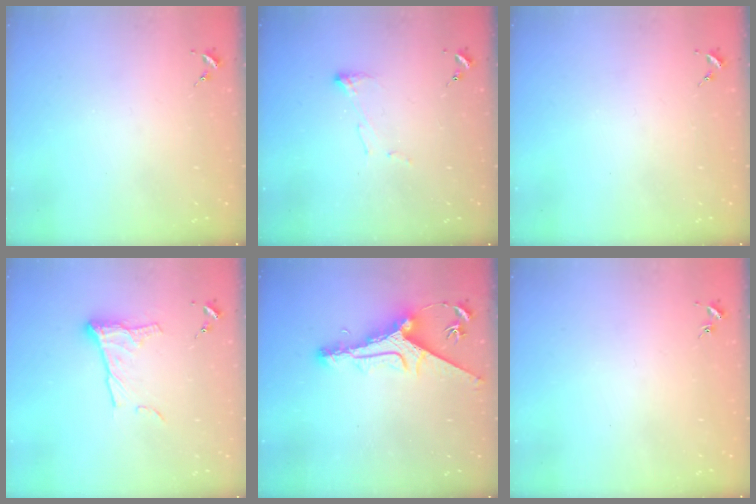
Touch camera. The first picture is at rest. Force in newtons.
{"total": 5.8, "press": 5.8, "slide": 0.3}
{"total": 0.0}
{"total": 11.1, "press": 11.0, "slide": 0.6}
{"total": 12.4, "press": 12.4, "slide": 0.9}
{"total": 0.8, "press": 0.8, "slide": 0.2}